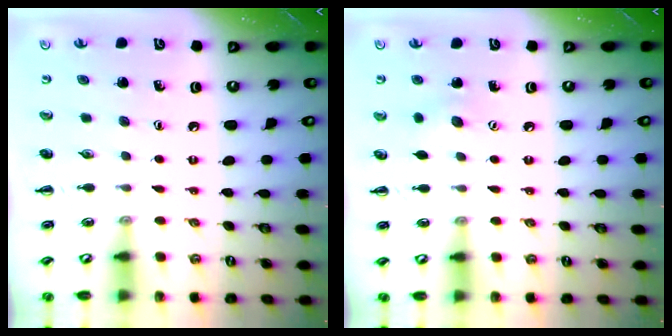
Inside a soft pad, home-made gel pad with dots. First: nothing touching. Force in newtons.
{"total": 5.8, "press": 5.6, "slide": 1.5}